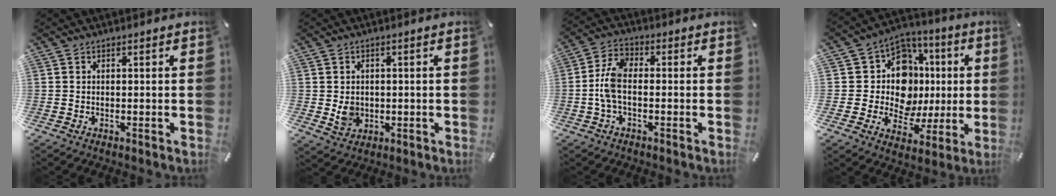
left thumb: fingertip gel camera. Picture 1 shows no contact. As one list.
[{"total": 4.4, "force": [-0.3, 3.9, 2.1], "torque": [-0.027, -0.009, -0.009]}, {"total": 7.2, "force": [-1.4, 3.7, 6.0], "torque": [-0.134, 0.004, -0.029]}, {"total": 14.5, "force": [0.5, 13.0, 6.4], "torque": [-0.105, -0.022, 0.020]}]